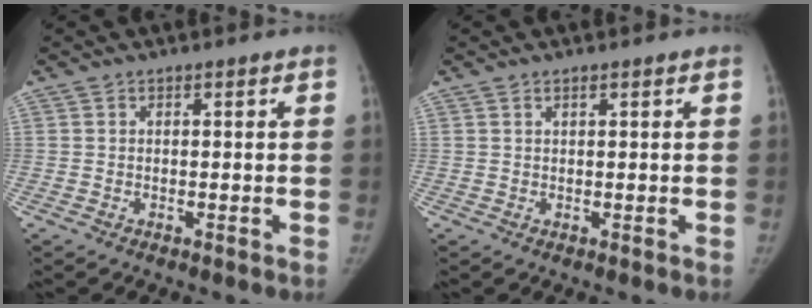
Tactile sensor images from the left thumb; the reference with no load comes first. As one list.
[{"total": 0.8, "force": [0.6, 0.2, 0.5], "torque": [-0.008, -0.001, 0.012]}]